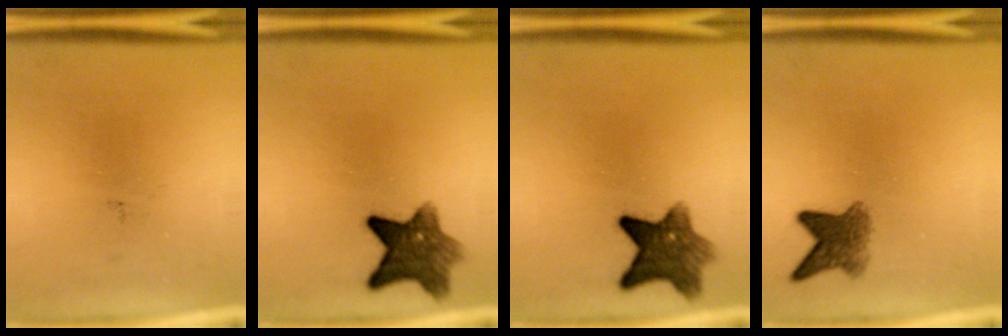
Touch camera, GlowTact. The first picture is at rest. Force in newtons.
{"total": 8.4}
{"total": 8.4}
{"total": 4.8}